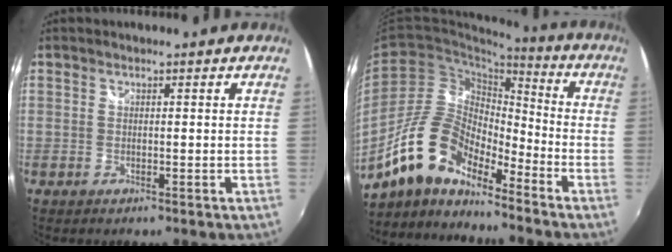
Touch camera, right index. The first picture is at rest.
{"total": 14.2, "force": [-11.1, 5.1, 7.3], "torque": [-0.144, 0.009, -0.220]}